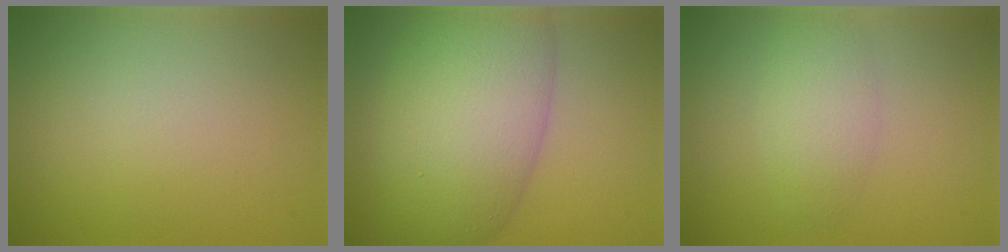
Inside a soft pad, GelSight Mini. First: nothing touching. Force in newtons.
{"total": 10.1, "press": 10.1, "slide": 0.5}
{"total": 2.7, "press": 2.7, "slide": 0.1}